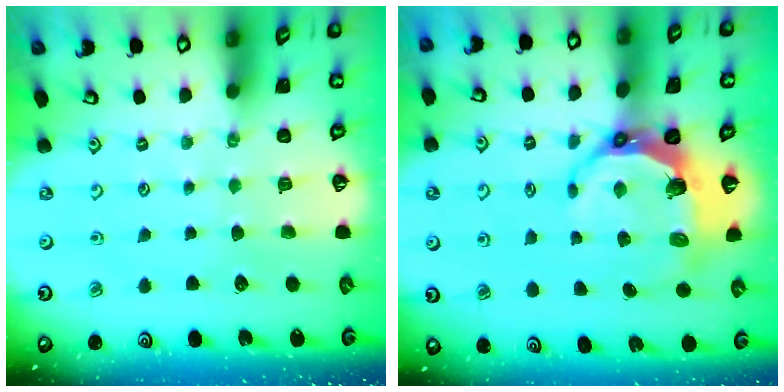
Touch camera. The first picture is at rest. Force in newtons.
{"total": 8.2, "press": 7.0, "slide": 4.4}